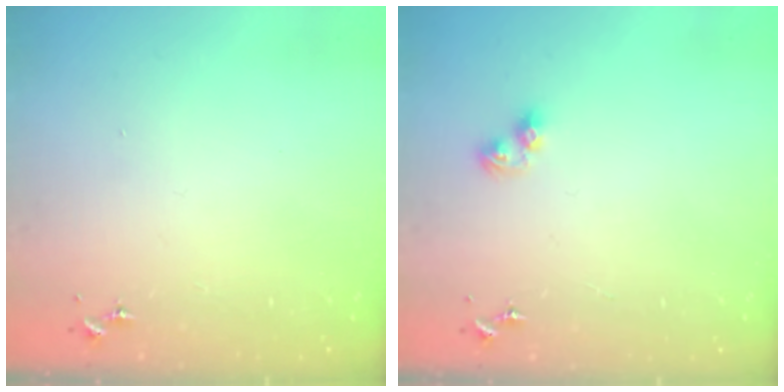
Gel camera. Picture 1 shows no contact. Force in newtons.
{"total": 5.9, "press": 5.9, "slide": 0.9}